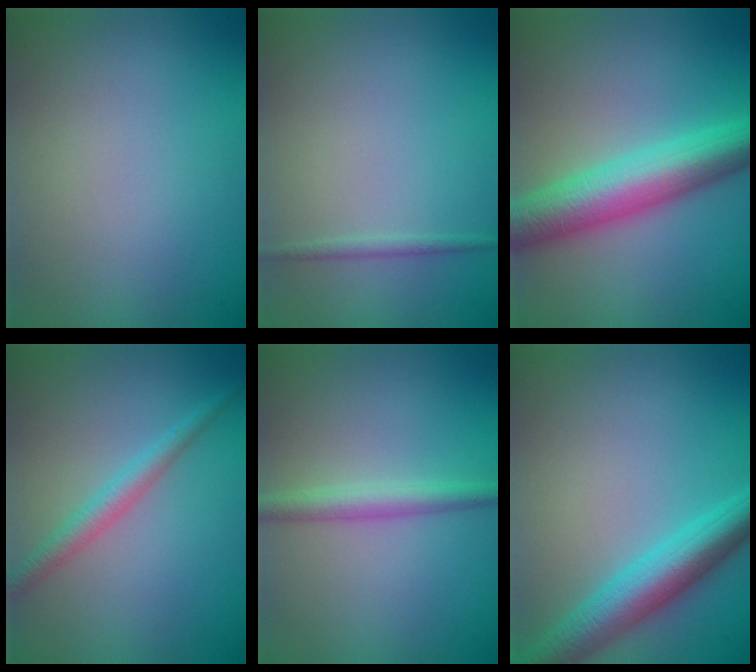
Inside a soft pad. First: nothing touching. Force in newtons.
{"total": 0.8, "press": 0.8, "slide": 0.0}
{"total": 8.1, "press": 8.1, "slide": 0.1}
{"total": 2.3, "press": 2.3, "slide": 0.1}
{"total": 2.5, "press": 2.5, "slide": 0.0}
{"total": 6.1, "press": 6.1, "slide": 0.1}